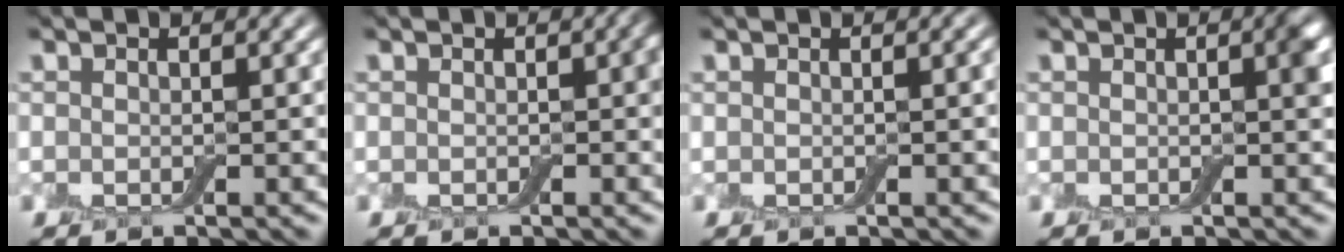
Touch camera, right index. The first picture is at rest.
{"total": 1.4, "force": [0.0, 0.9, 1.2], "torque": [-0.014, 0.000, -0.002]}
{"total": 0.6, "force": [0.0, 0.2, 0.5], "torque": [-0.006, 0.000, 0.000]}
{"total": 1.3, "force": [0.0, 0.4, 1.2], "torque": [-0.013, 0.001, 0.001]}